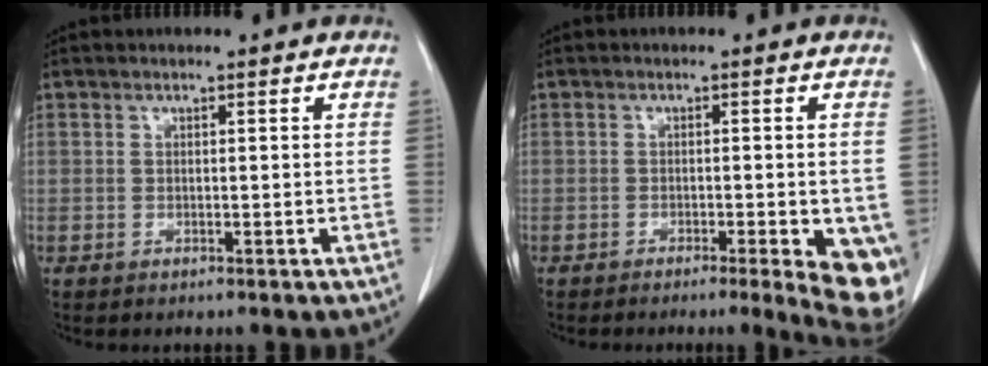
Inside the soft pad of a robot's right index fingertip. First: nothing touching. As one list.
[{"total": 9.9, "force": [-4.2, 2.4, 8.7], "torque": [-0.075, -0.011, -0.053]}]